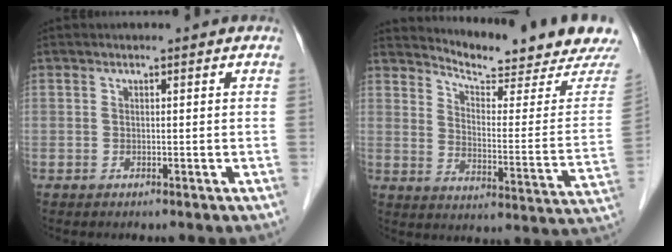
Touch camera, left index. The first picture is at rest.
{"total": 16.1, "force": [15.7, -0.4, 3.9], "torque": [-0.064, -0.088, 0.201]}